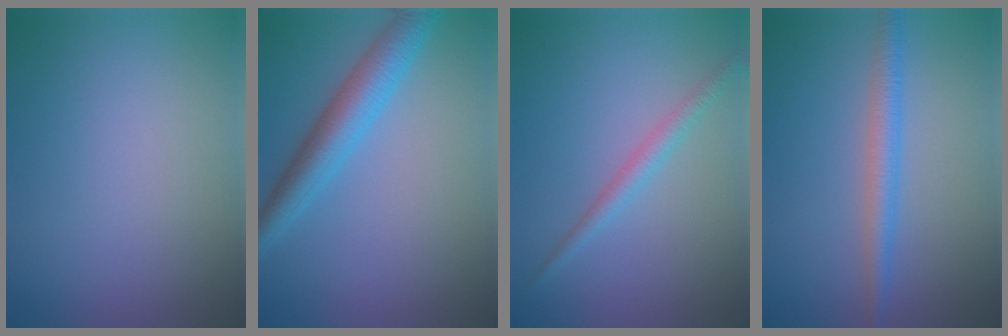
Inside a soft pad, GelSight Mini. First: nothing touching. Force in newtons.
{"total": 5.1, "press": 5.1, "slide": 0.2}
{"total": 2.0, "press": 2.0, "slide": 0.1}
{"total": 2.7, "press": 2.7, "slide": 0.1}